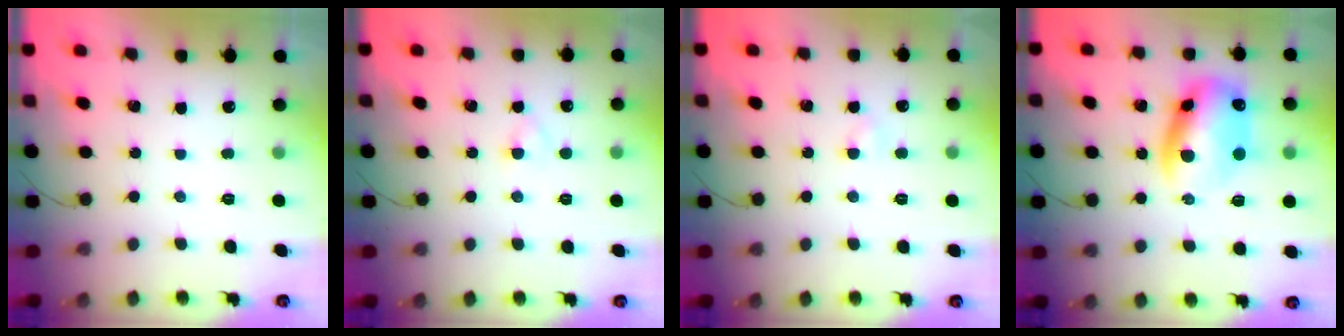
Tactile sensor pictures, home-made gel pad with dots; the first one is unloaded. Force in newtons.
{"total": 2.1, "press": 1.8, "slide": 1.1}
{"total": 2.7, "press": 2.6, "slide": 0.9}
{"total": 12.7, "press": 12.5, "slide": 2.5}